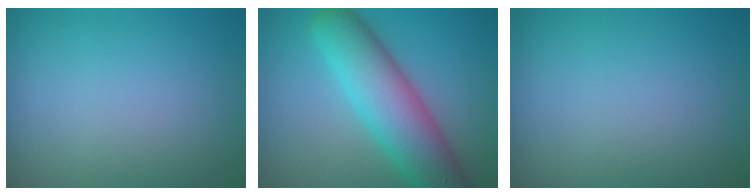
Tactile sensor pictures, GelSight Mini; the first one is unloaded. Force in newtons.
{"total": 8.1, "press": 8.1, "slide": 0.2}
{"total": 0.0}